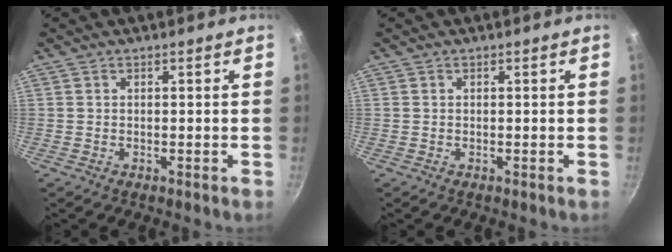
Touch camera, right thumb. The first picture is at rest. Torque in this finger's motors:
{"motor_torque": [0.01, 0.00, -0.05, 0.08, -0.02]}